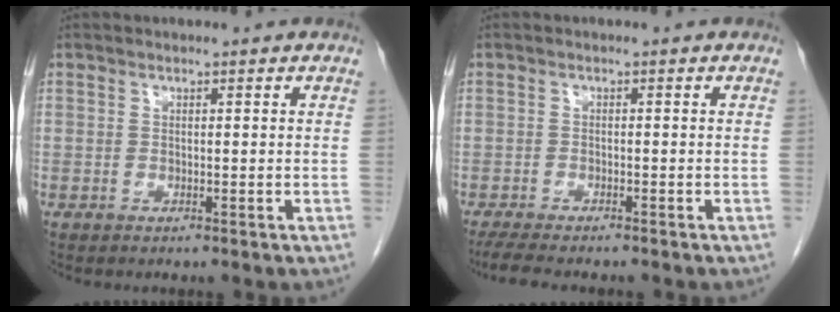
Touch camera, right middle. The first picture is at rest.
{"total": 6.2, "force": [-5.2, 0.9, 3.1], "torque": [-0.053, -0.017, -0.080]}